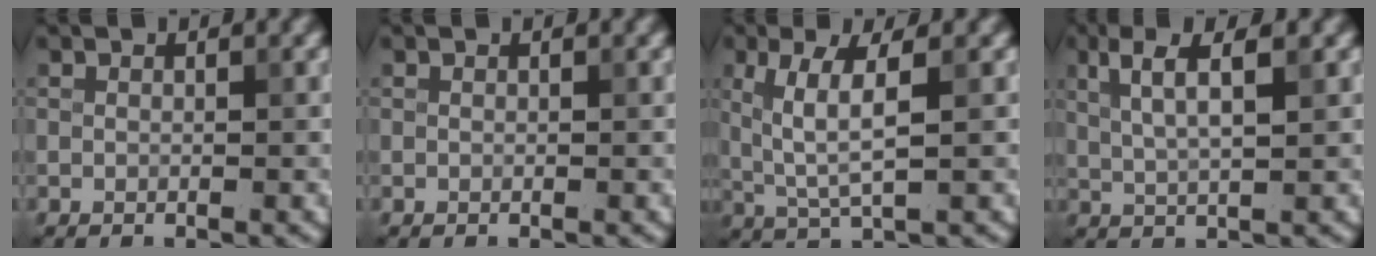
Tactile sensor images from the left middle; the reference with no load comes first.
{"total": 0.0}
{"total": 4.2, "force": [1.0, 1.0, 4.0], "torque": [-0.089, 0.001, 0.025]}
{"total": 4.4, "force": [1.9, 1.1, 3.9], "torque": [-0.073, 0.003, 0.036]}